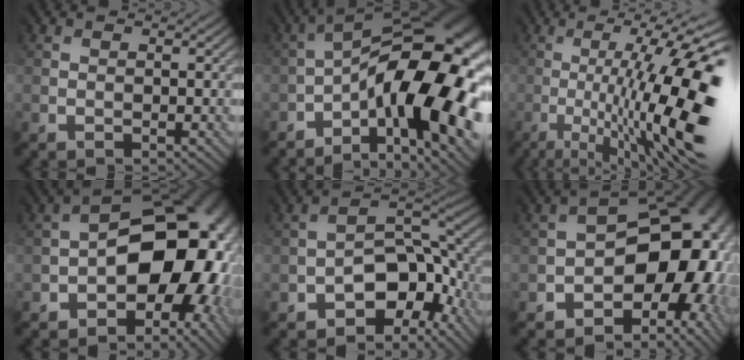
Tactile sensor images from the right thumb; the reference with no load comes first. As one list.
[{"total": 18.6, "force": [-4.9, 7.8, 16.2], "torque": [-0.236, 0.005, -0.088]}, {"total": 16.4, "force": [-3.1, 4.1, 15.6], "torque": [-0.234, 0.001, -0.041]}, {"total": 15.5, "force": [-3.0, 9.8, 11.6], "torque": [-0.141, -0.012, -0.050]}, {"total": 7.3, "force": [-4.4, 3.8, 4.4], "torque": [-0.054, 0.004, -0.086]}, {"total": 14.7, "force": [-4.0, 9.7, 10.3], "torque": [-0.115, -0.019, -0.055]}]